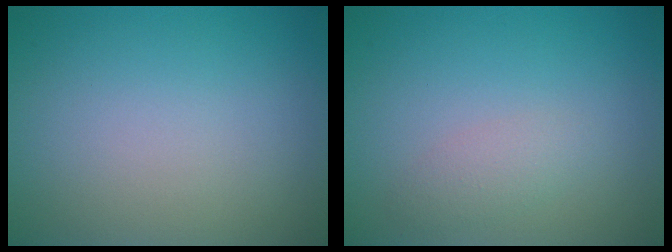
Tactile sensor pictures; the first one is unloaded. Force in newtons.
{"total": 1.5, "press": 1.5, "slide": 0.1}